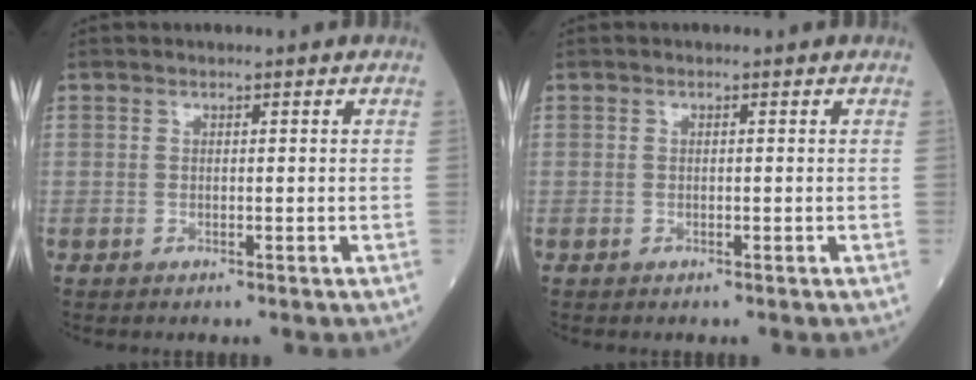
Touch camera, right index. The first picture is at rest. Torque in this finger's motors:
{"motor_torque": [-0.05, -0.03, 0.07, 0.02]}